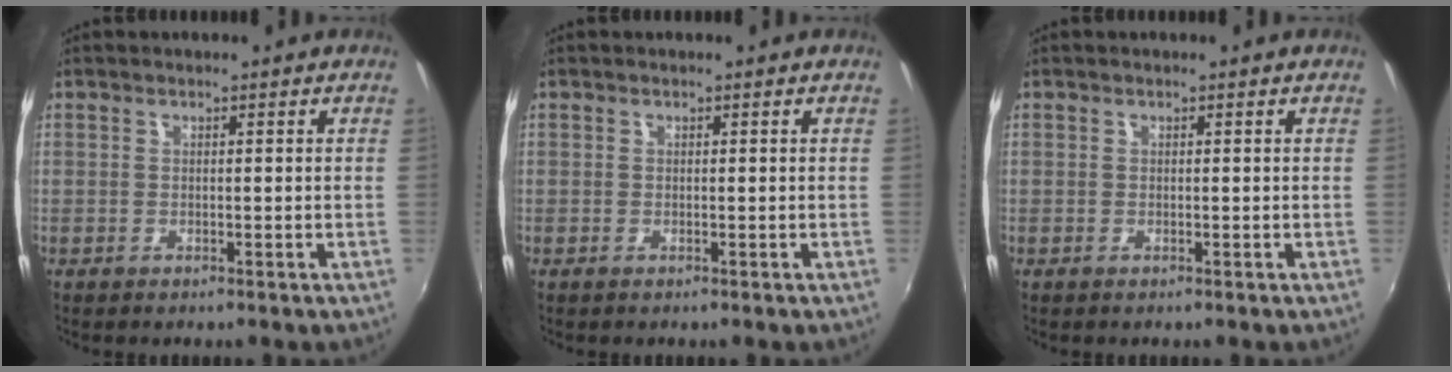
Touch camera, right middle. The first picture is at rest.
{"total": 0.0}
{"total": 0.0}